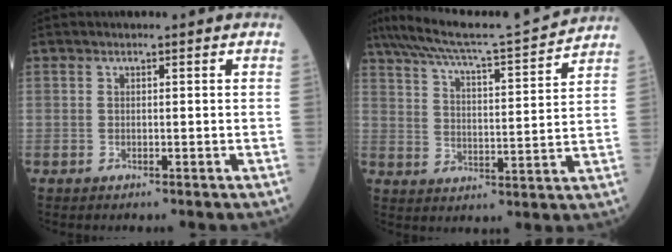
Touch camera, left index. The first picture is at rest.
{"total": 16.7, "force": [15.6, -1.1, 6.0], "torque": [-0.119, -0.012, 0.234]}